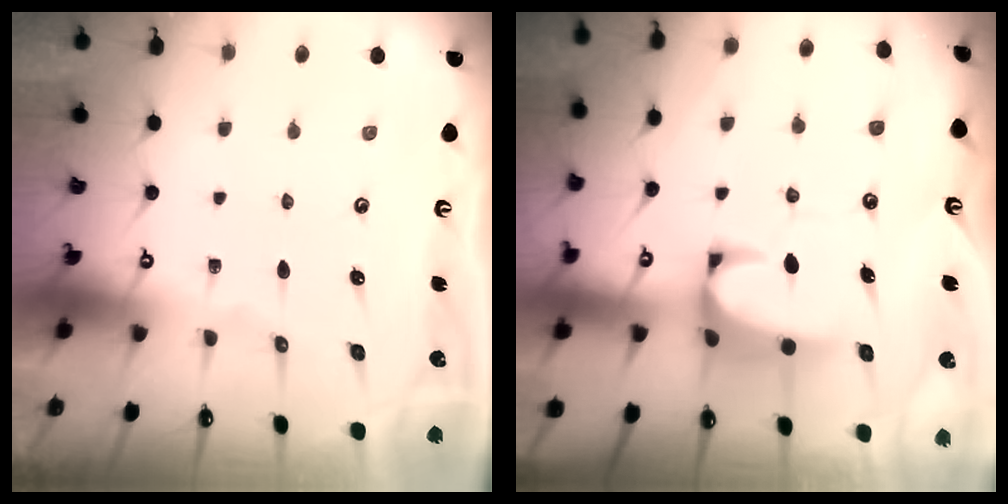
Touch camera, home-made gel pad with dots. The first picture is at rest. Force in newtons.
{"total": 4.0, "press": 3.8, "slide": 1.3}